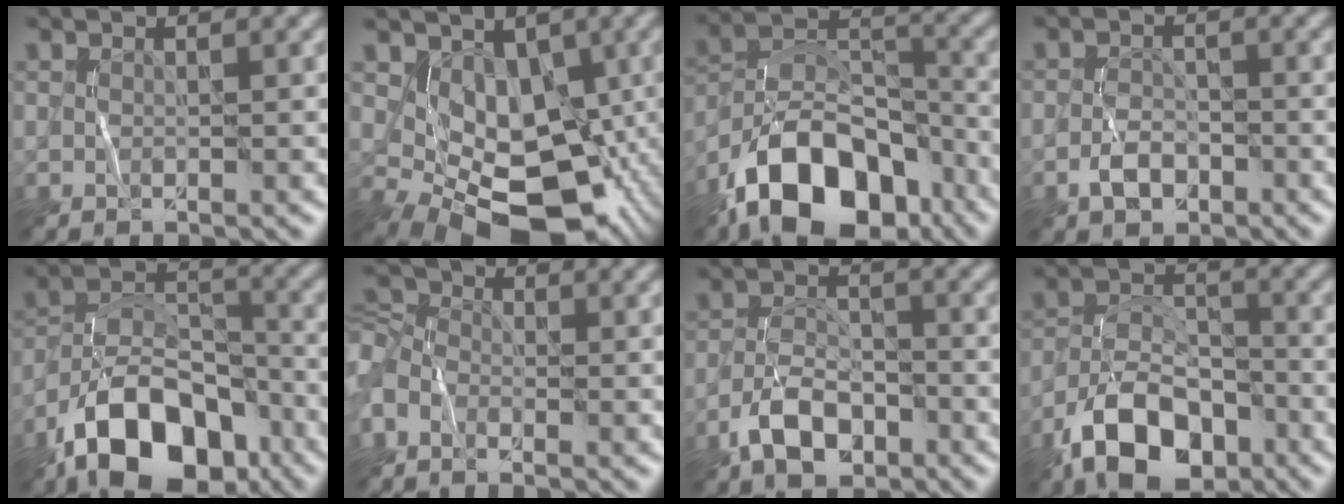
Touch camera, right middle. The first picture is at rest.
{"total": 9.5, "force": [-1.0, 6.7, 6.7], "torque": [-0.083, -0.007, -0.005]}
{"total": 12.4, "force": [-8.1, 6.6, 6.7], "torque": [-0.118, 0.016, -0.151]}
{"total": 2.2, "force": [-1.4, 1.3, 1.0], "torque": [-0.018, 0.008, -0.028]}
{"total": 11.1, "force": [-7.3, 5.8, 6.1], "torque": [-0.104, 0.015, -0.134]}
{"total": 4.8, "force": [-1.7, 3.2, 3.2], "torque": [-0.078, -0.001, -0.031]}
{"total": 4.6, "force": [-2.9, 2.4, 2.6], "torque": [-0.043, 0.006, -0.059]}
{"total": 8.4, "force": [-5.2, 4.5, 4.8], "torque": [-0.086, 0.006, -0.100]}